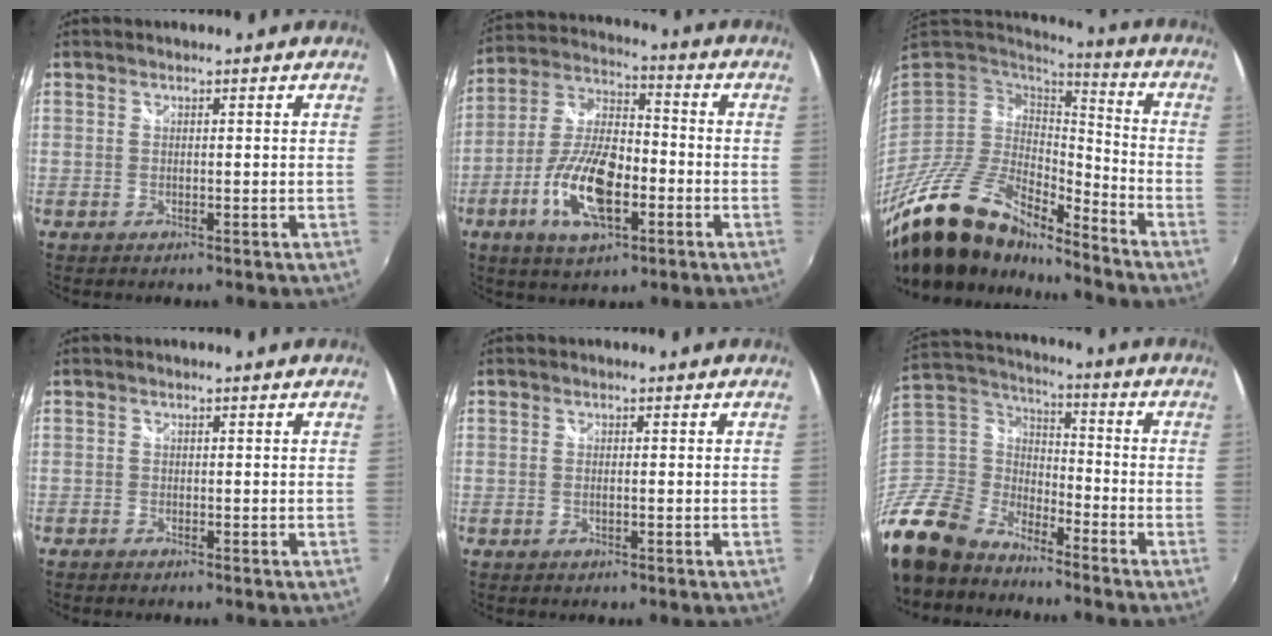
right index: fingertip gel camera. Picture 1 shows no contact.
{"total": 14.5, "force": [-5.2, 6.1, 12.0], "torque": [-0.252, -0.005, -0.096]}
{"total": 19.3, "force": [-15.1, 6.5, 10.1], "torque": [-0.207, -0.032, -0.283]}
{"total": 0.7, "force": [-0.6, 0.2, 0.0], "torque": [-0.004, -0.003, -0.016]}
{"total": 0.9, "force": [-0.1, 0.2, 0.9], "torque": [-0.019, -0.001, -0.003]}
{"total": 17.6, "force": [-13.2, 9.7, 6.4], "torque": [-0.191, 0.006, -0.261]}